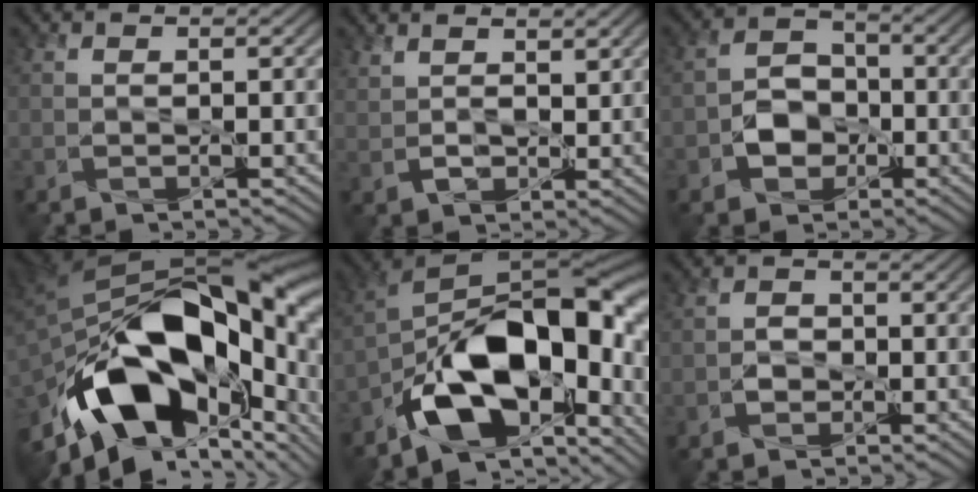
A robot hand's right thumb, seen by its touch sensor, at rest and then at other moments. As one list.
[{"total": 3.7, "force": [2.4, 2.0, 2.1], "torque": [-0.052, -0.002, 0.051]}, {"total": 4.6, "force": [-1.7, 3.7, 2.1], "torque": [-0.030, 0.004, -0.034]}, {"total": 20.3, "force": [-5.6, 12.8, 14.7], "torque": [-0.294, -0.030, -0.074]}, {"total": 16.7, "force": [-7.5, 8.8, 12.0], "torque": [-0.184, -0.018, -0.144]}, {"total": 1.7, "force": [-0.8, 1.4, 0.6], "torque": [-0.010, -0.001, -0.016]}]